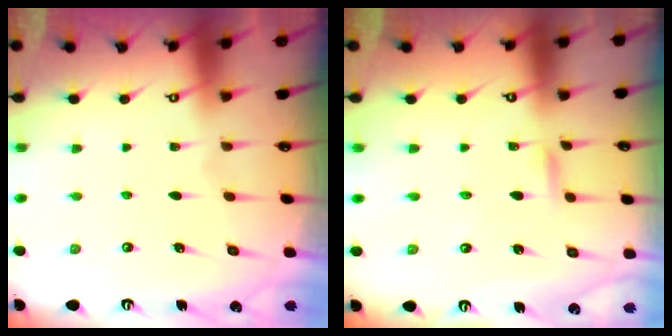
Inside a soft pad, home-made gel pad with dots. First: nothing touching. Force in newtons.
{"total": 2.1, "press": 2.1, "slide": 0.1}